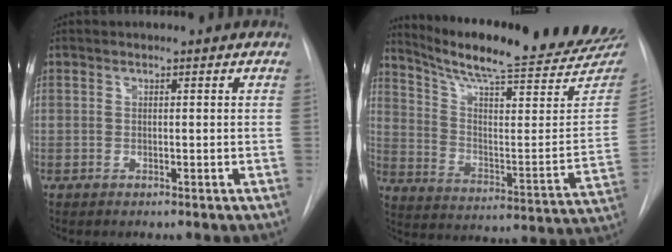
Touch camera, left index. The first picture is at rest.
{"total": 27.1, "force": [24.1, 2.0, 12.2], "torque": [-0.191, -0.093, 0.323]}